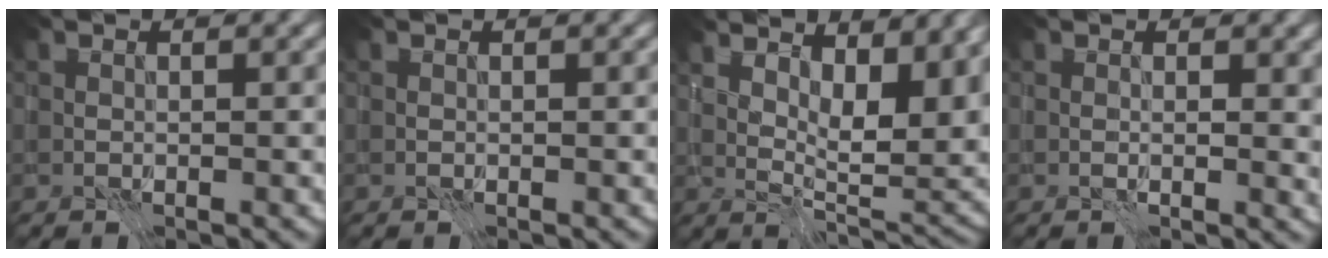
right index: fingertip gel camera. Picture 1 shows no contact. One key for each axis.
{"total": 0.0}
{"total": 12.2, "fx": 5.7, "fy": 5.2, "fz": 9.4, "tx": -0.121, "ty": 0.019, "tz": 0.089}
{"total": 1.7, "fx": 0.3, "fy": 0.6, "fz": 1.5, "tx": -0.019, "ty": -0.003, "tz": 0.011}